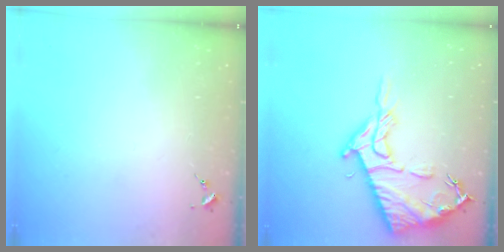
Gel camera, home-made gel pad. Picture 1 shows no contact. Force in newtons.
{"total": 16.5, "press": 16.5, "slide": 1.1}